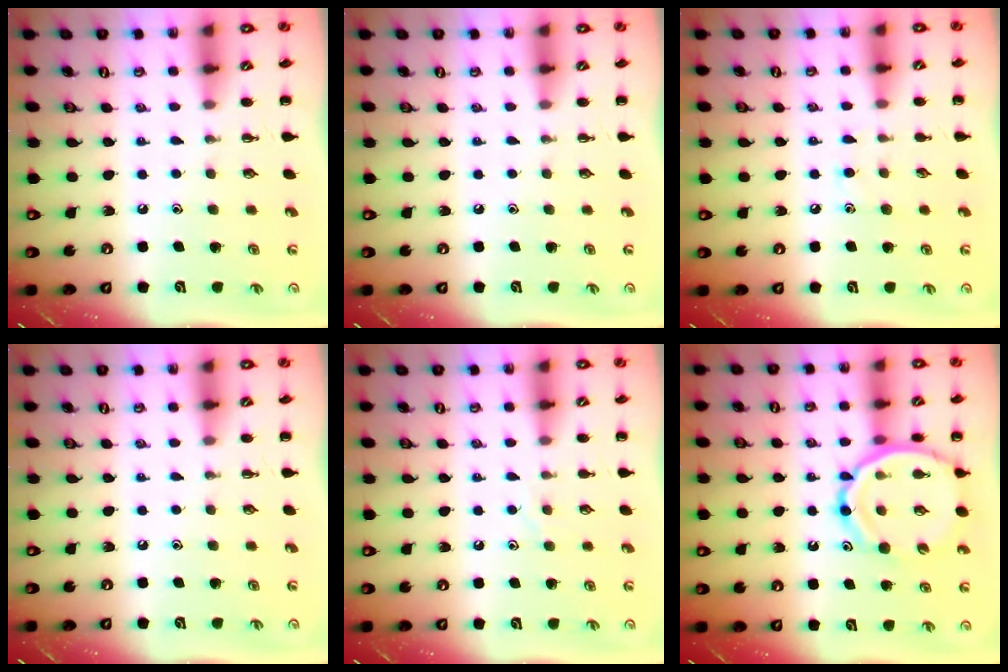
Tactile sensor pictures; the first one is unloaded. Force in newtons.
{"total": 0.0}
{"total": 5.3, "press": 5.0, "slide": 1.7}
{"total": 0.0}
{"total": 5.2, "press": 5.2, "slide": 0.9}
{"total": 14.8, "press": 14.4, "slide": 3.5}